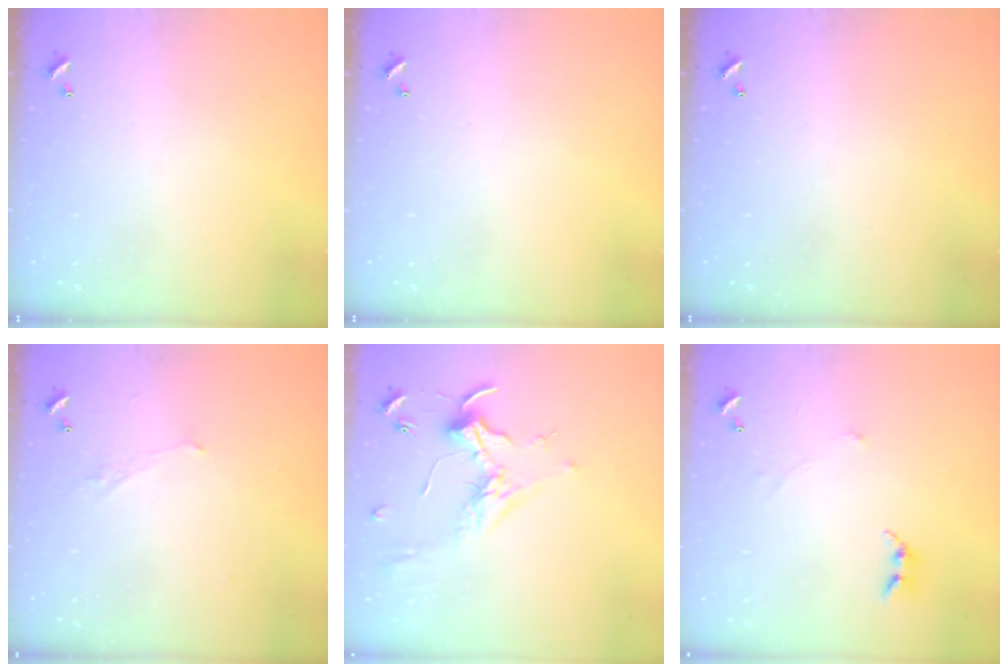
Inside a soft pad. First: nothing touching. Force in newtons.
{"total": 0.0}
{"total": 0.0}
{"total": 1.7, "press": 1.6, "slide": 0.6}
{"total": 1.8, "press": 1.6, "slide": 0.7}
{"total": 0.7, "press": 0.6, "slide": 0.5}